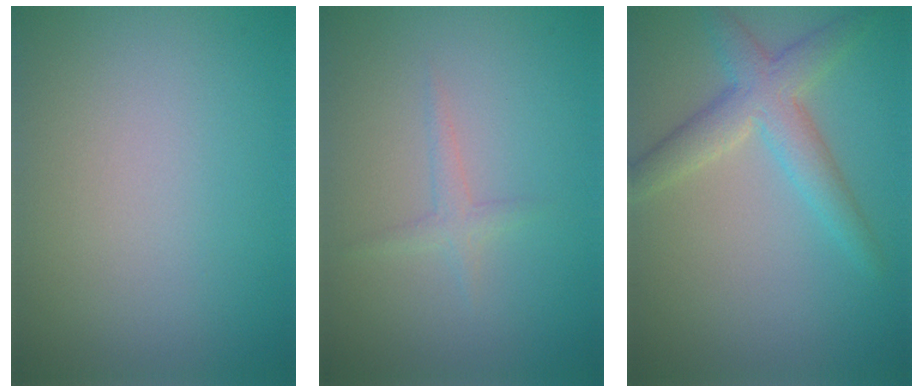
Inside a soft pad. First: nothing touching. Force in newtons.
{"total": 1.2, "press": 1.2, "slide": 0.1}
{"total": 4.2, "press": 4.2, "slide": 0.1}